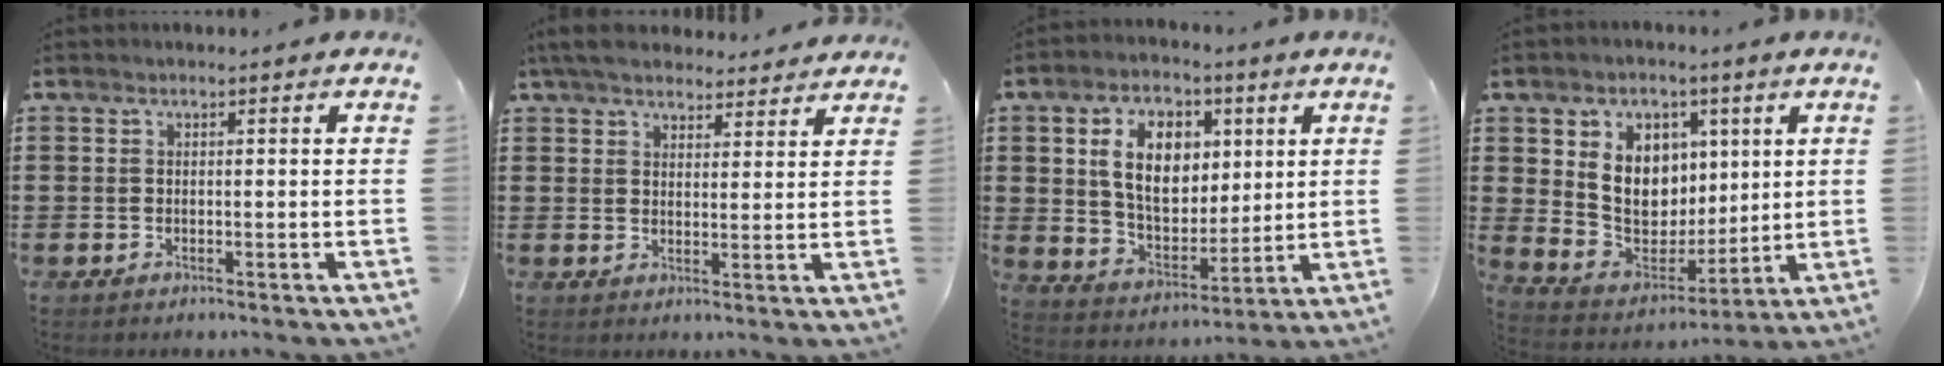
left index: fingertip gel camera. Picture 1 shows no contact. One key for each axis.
{"total": 5.4, "fx": 4.9, "fy": 1.4, "fz": 1.8, "tx": -0.052, "ty": -0.009, "tz": 0.090}
{"total": 10.7, "fx": 3.7, "fy": 7.0, "fz": 7.1, "tx": -0.145, "ty": 0.011, "tz": 0.064}
{"total": 9.8, "fx": 3.0, "fy": 8.1, "fz": 4.7, "tx": -0.114, "ty": -0.008, "tz": 0.057}